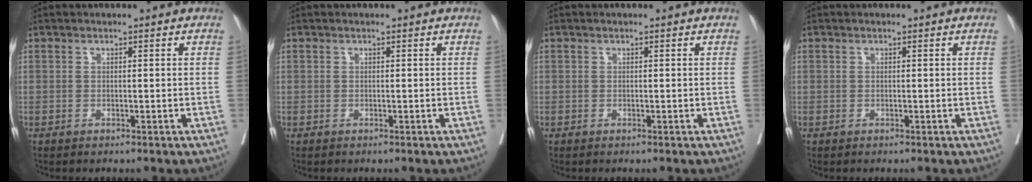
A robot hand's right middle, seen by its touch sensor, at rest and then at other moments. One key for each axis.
{"total": 0.0}
{"total": 0.0}
{"total": 0.0}